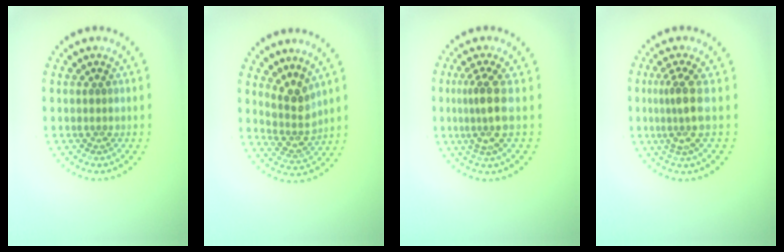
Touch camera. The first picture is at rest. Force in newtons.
{"total": 2.8, "press": 2.1, "slide": 1.9}
{"total": 2.8, "press": 2.3, "slide": 1.7}
{"total": 3.1, "press": 2.2, "slide": 2.1}